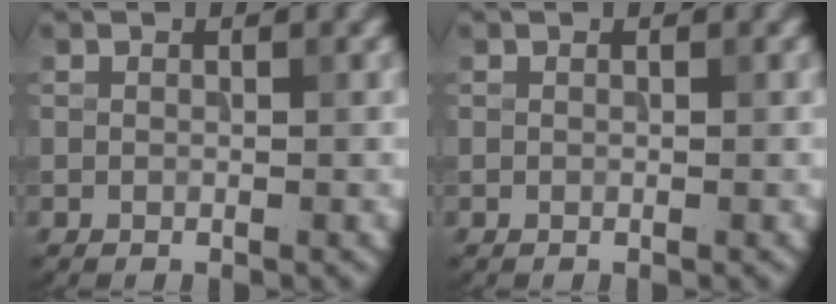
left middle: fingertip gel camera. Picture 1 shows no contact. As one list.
[{"total": 0.0}]